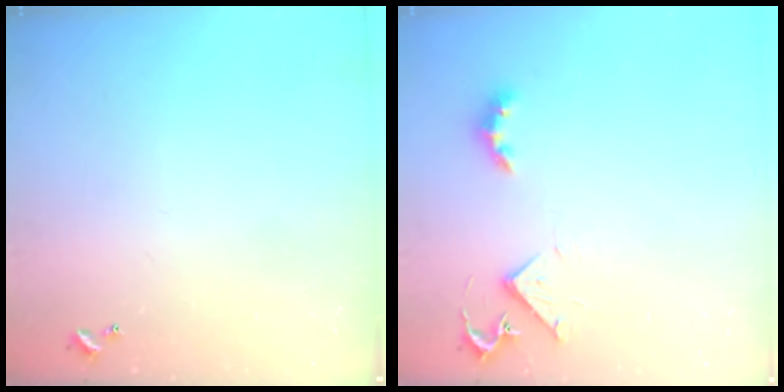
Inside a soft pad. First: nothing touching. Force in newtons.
{"total": 4.1, "press": 4.0, "slide": 0.5}